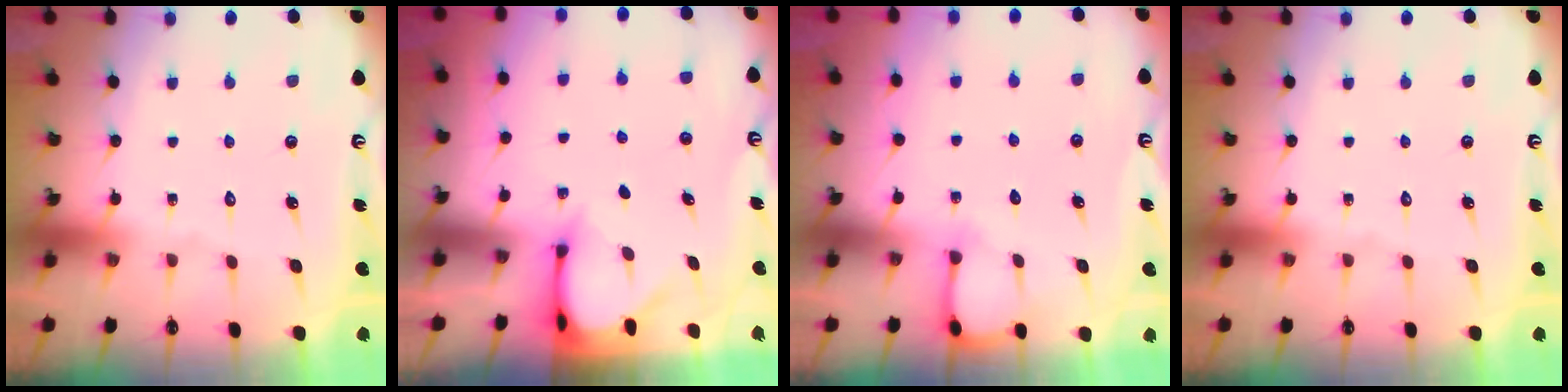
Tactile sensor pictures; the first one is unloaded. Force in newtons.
{"total": 3.2, "press": 3.2, "slide": 0.3}
{"total": 4.3, "press": 4.3, "slide": 0.4}
{"total": 0.0}